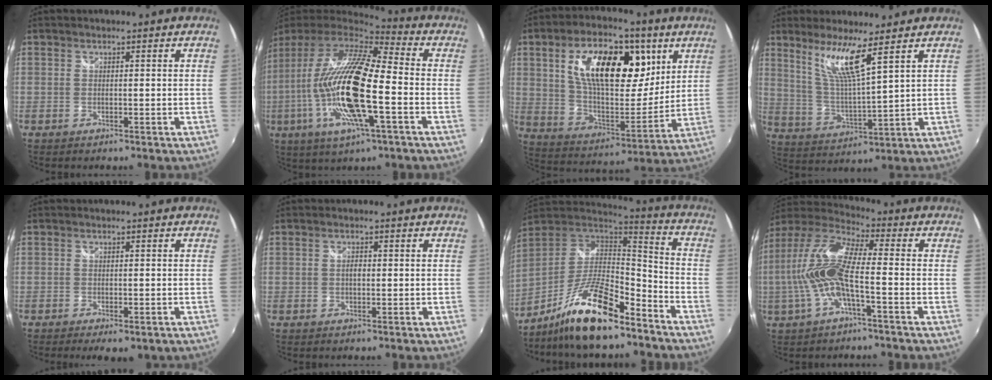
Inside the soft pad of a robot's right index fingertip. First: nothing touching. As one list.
[{"total": 21.1, "force": [-3.6, 4.2, 20.4], "torque": [-0.374, -0.025, -0.080]}, {"total": 22.4, "force": [8.4, 11.1, 17.6], "torque": [-0.303, 0.007, 0.144]}, {"total": 9.2, "force": [6.1, -0.4, 6.9], "torque": [-0.121, -0.004, 0.124]}, {"total": 4.3, "force": [-2.6, 1.6, 3.0], "torque": [-0.060, -0.020, -0.038]}, {"total": 1.3, "force": [0.0, 0.8, 1.1], "torque": [-0.019, 0.002, -0.002]}, {"total": 17.7, "force": [-11.7, 4.9, 12.3], "torque": [-0.240, -0.013, -0.210]}, {"total": 14.0, "force": [-2.2, 2.8, 13.5], "torque": [-0.270, 0.001, -0.044]}]